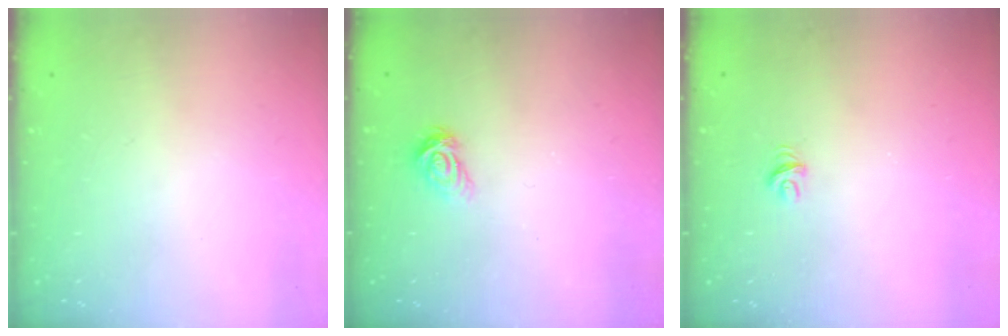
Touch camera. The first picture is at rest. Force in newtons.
{"total": 3.9, "press": 3.9, "slide": 0.4}
{"total": 4.5, "press": 4.4, "slide": 0.5}